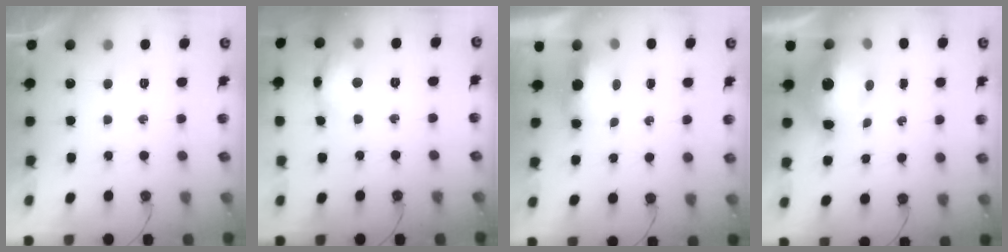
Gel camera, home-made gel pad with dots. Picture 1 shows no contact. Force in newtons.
{"total": 11.1, "press": 11.1, "slide": 0.8}
{"total": 5.6, "press": 5.6, "slide": 0.9}
{"total": 10.6, "press": 10.6, "slide": 1.1}